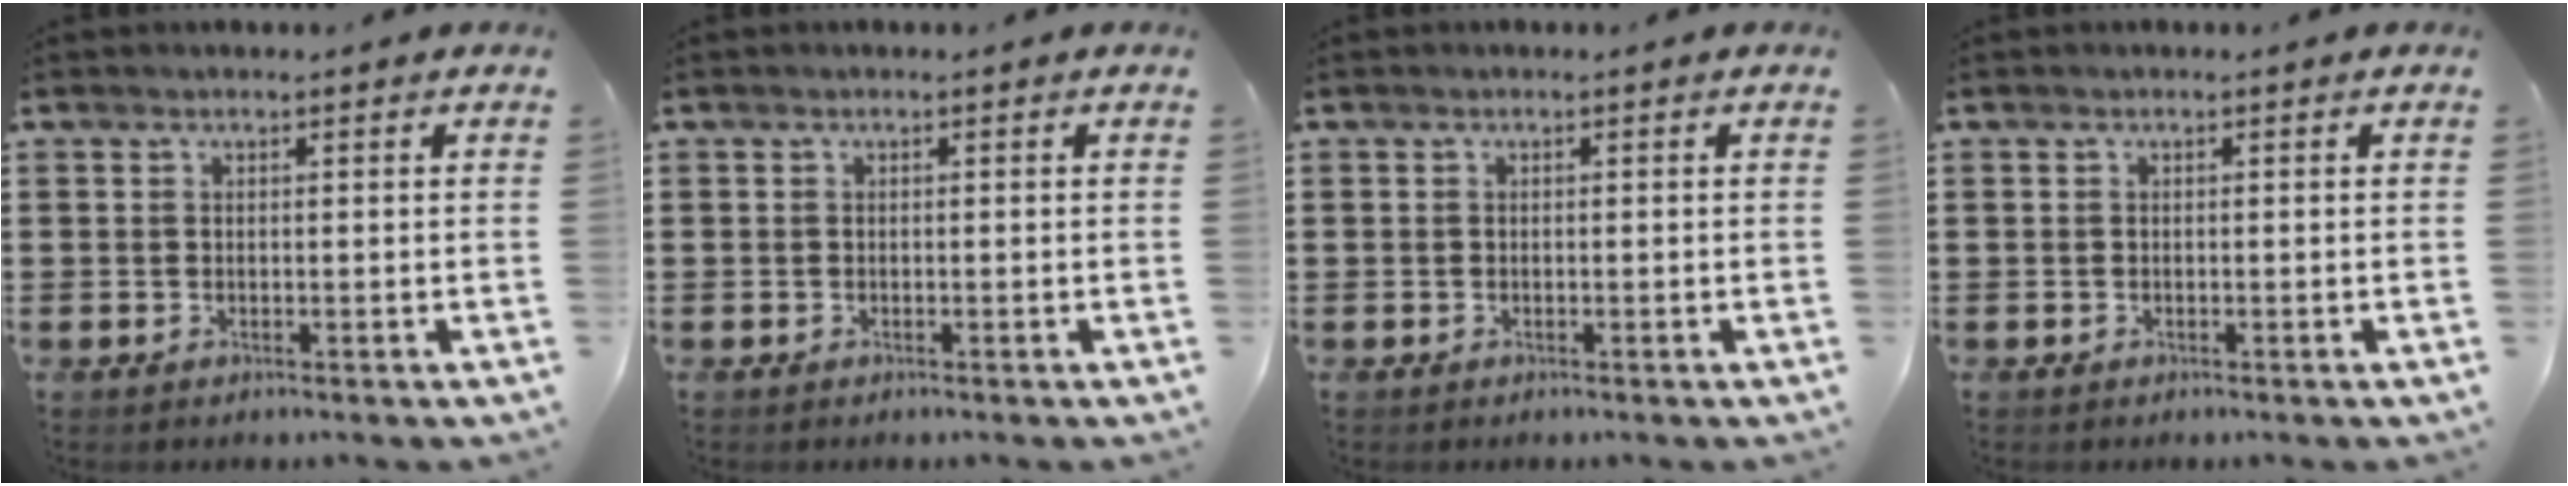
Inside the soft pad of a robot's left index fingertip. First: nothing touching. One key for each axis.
{"total": 0.0}
{"total": 0.0}
{"total": 0.0}